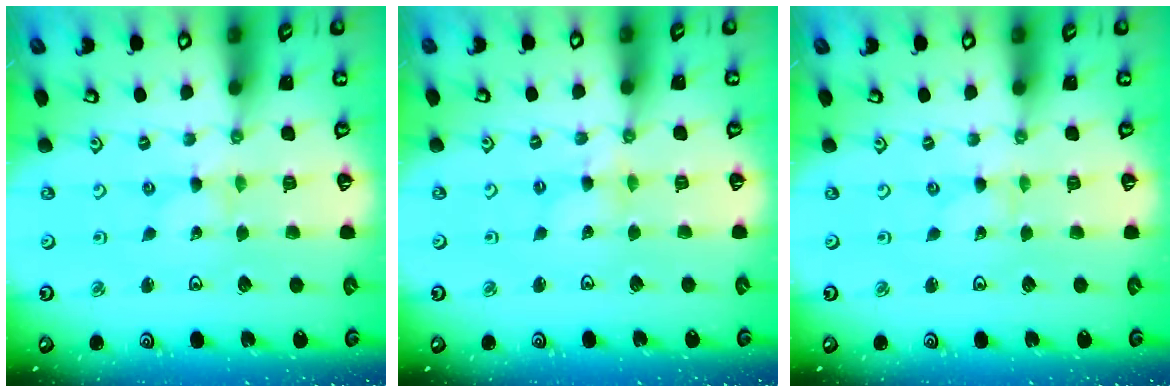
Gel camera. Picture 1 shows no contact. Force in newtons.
{"total": 3.0, "press": 3.0, "slide": 0.3}
{"total": 0.0}